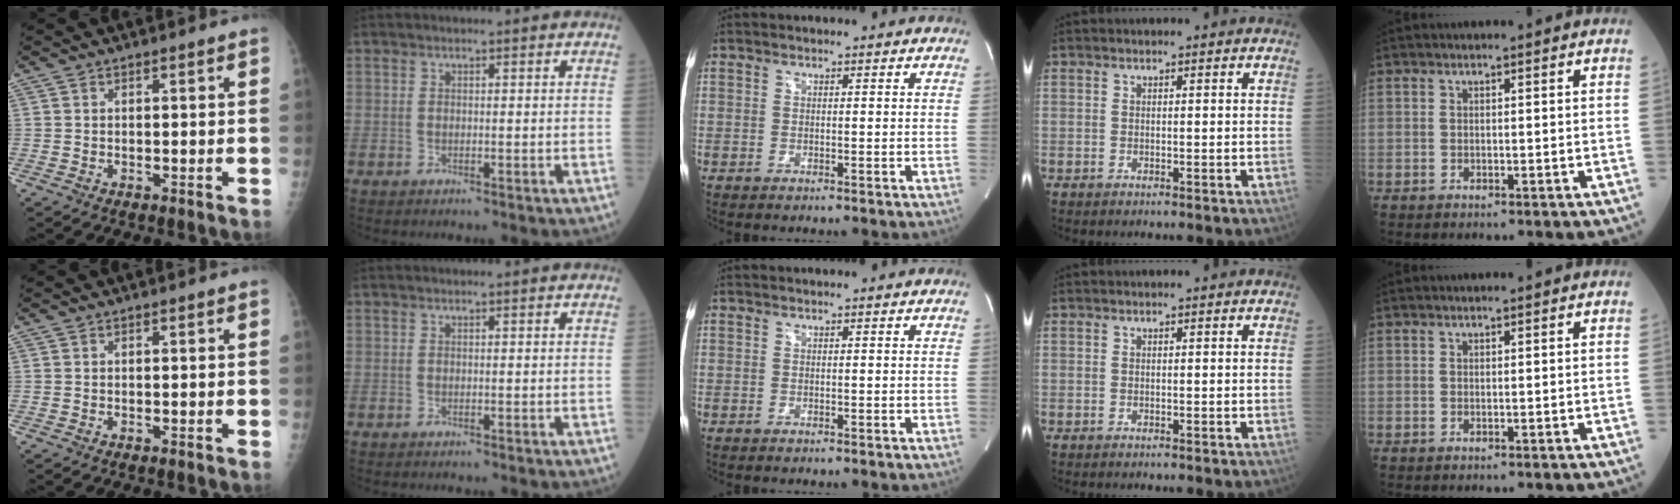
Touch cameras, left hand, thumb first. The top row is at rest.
{}